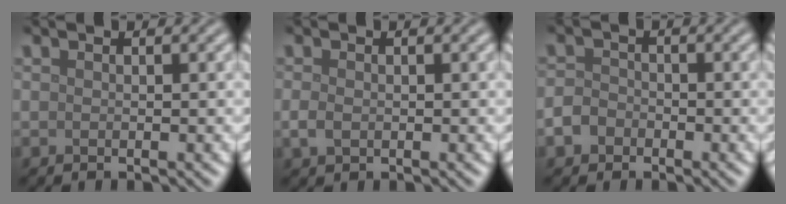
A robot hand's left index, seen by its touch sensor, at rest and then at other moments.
{"total": 1.2, "force": [-0.2, 0.9, 0.8], "torque": [-0.020, -0.004, -0.003]}
{"total": 2.1, "force": [-1.0, 1.6, 0.8], "torque": [-0.009, -0.001, -0.025]}